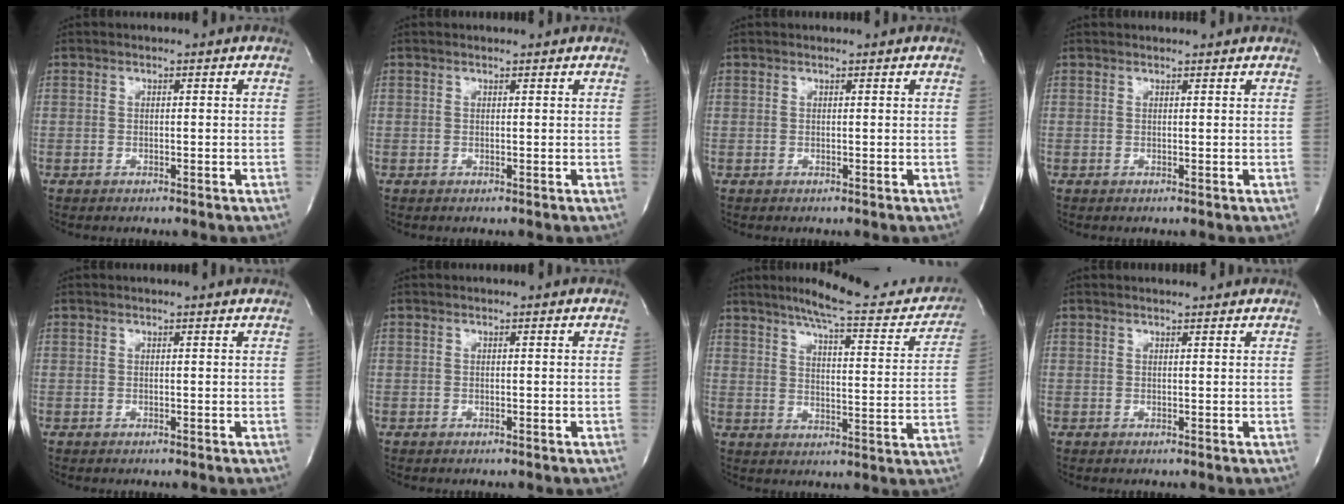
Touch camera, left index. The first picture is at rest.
{"total": 1.1, "force": [1.0, 0.0, 0.2], "torque": [-0.008, 0.008, 0.016]}
{"total": 0.8, "force": [0.8, 0.0, 0.1], "torque": [-0.004, 0.010, 0.015]}
{"total": 3.3, "force": [3.3, 0.1, 0.6], "torque": [-0.010, 0.023, 0.039]}
{"total": 1.4, "force": [1.4, -0.3, 0.3], "torque": [-0.013, 0.001, 0.015]}
{"total": 0.0}
{"total": 18.0, "force": [16.1, 2.6, 7.7], "torque": [-0.094, -0.027, 0.201]}
{"total": 2.8, "force": [2.7, 0.2, 0.6], "torque": [-0.013, 0.013, 0.034]}